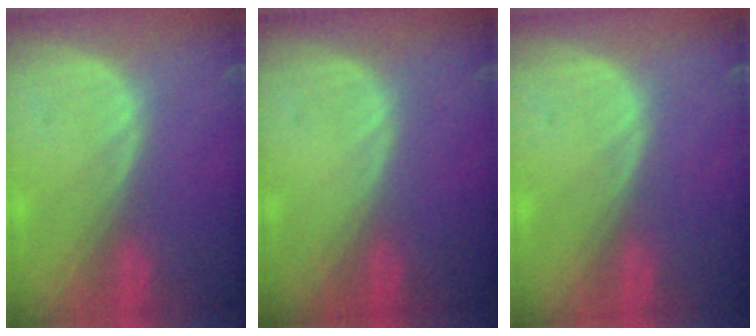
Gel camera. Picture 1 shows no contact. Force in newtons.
{"total": 0.0}
{"total": 0.0}